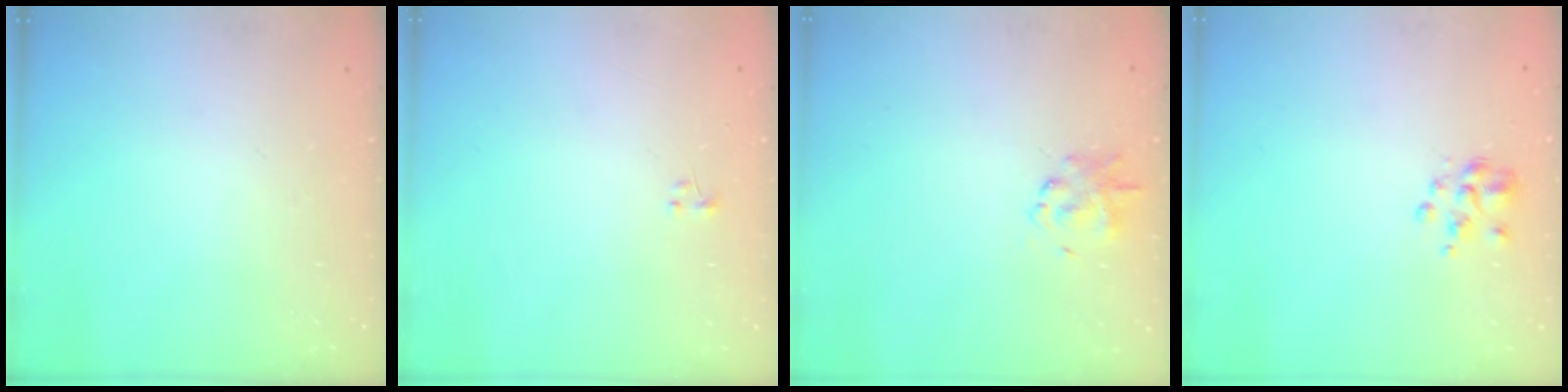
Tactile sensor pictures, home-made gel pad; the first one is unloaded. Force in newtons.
{"total": 0.0}
{"total": 1.9, "press": 1.8, "slide": 0.6}
{"total": 2.6, "press": 2.5, "slide": 0.8}